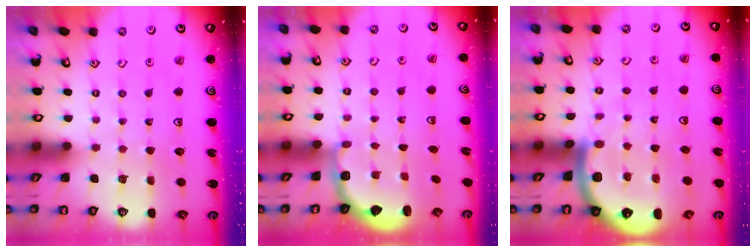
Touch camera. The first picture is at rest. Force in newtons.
{"total": 2.6, "press": 2.1, "slide": 1.5}
{"total": 7.2, "press": 7.1, "slide": 1.0}